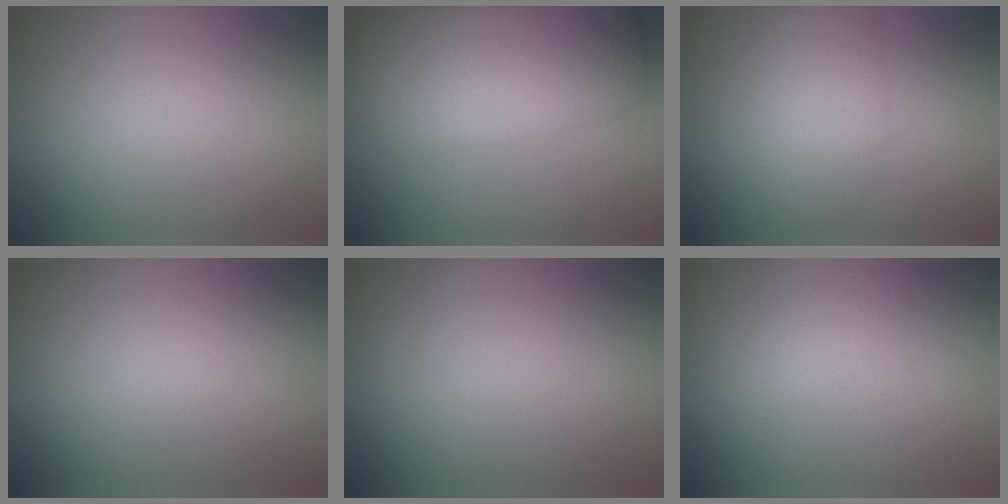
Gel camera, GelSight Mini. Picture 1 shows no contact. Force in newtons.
{"total": 11.9, "press": 11.9, "slide": 0.8}
{"total": 4.0, "press": 4.0, "slide": 0.1}
{"total": 0.0}
{"total": 0.0}
{"total": 2.0, "press": 2.0, "slide": 0.1}